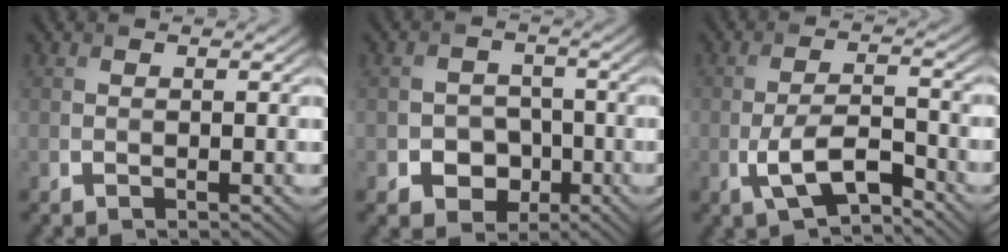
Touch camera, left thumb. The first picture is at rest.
{"total": 4.7, "force": [-1.9, 3.9, 1.9], "torque": [-0.025, -0.002, -0.046]}
{"total": 6.1, "force": [-3.1, 2.2, 4.8], "torque": [-0.105, -0.001, -0.061]}